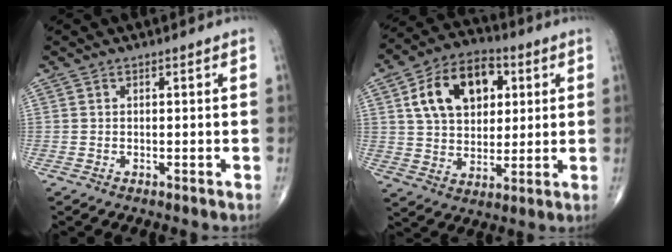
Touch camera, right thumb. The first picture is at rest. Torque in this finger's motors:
{"motor_torque": [-1.00, 1.49, 0.25, -0.03, 0.18]}